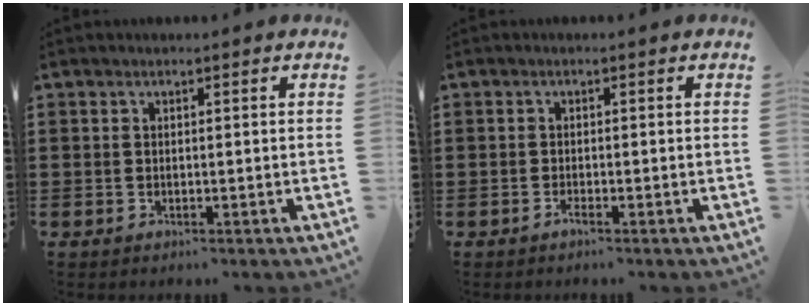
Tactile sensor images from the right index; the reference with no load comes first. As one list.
[{"total": 1.1, "force": [-0.9, 0.0, 0.6], "torque": [-0.013, -0.007, -0.015]}]